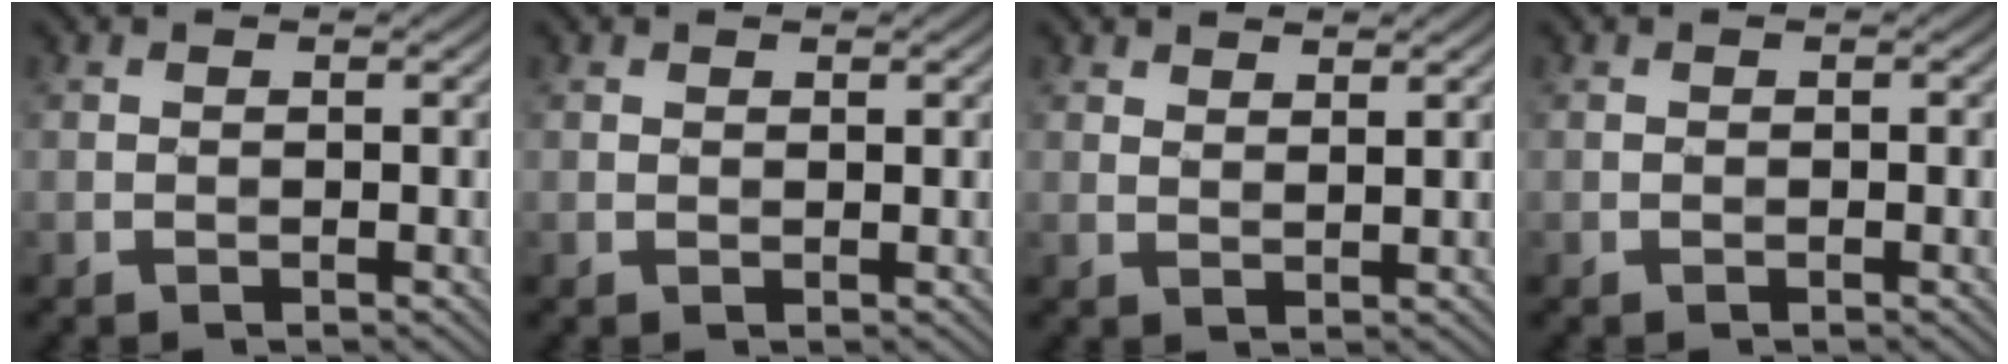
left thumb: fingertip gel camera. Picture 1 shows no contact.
{"total": 0.9, "force": [0.6, 0.4, 0.4], "torque": [-0.005, 0.003, 0.016]}
{"total": 2.5, "force": [2.1, 0.7, 1.3], "torque": [-0.018, -0.002, 0.040]}
{"total": 0.0}